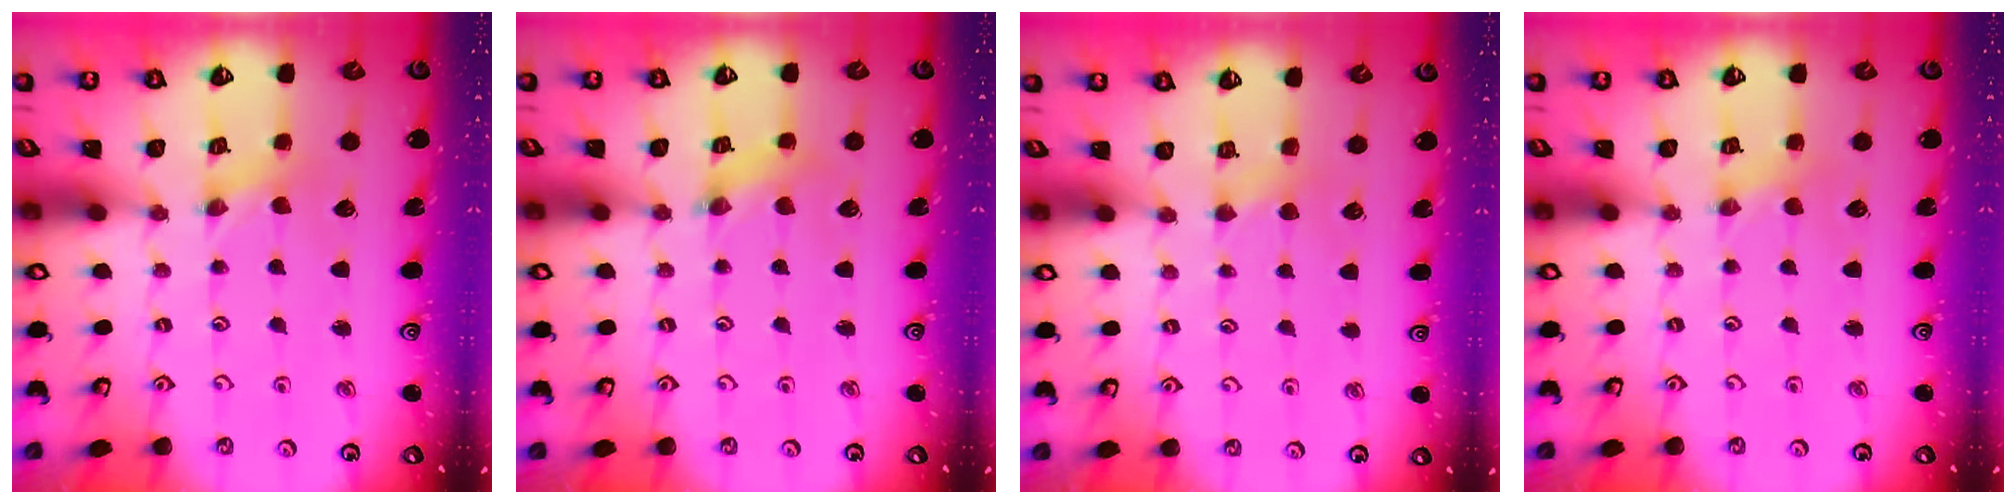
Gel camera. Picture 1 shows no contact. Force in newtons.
{"total": 2.1, "press": 2.1, "slide": 0.3}
{"total": 1.9, "press": 1.8, "slide": 0.4}
{"total": 0.8, "press": 0.8, "slide": 0.2}